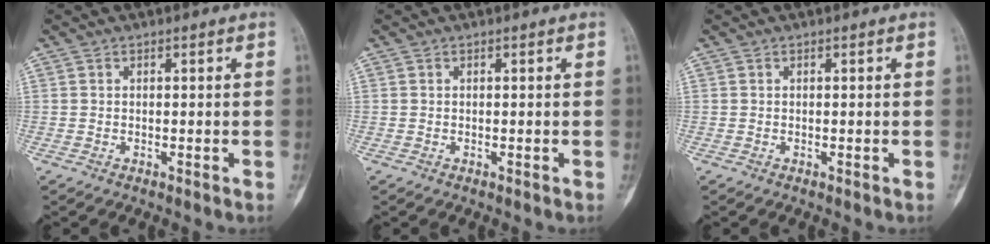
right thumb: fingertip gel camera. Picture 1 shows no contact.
{"total": 0.0}
{"total": 0.0}